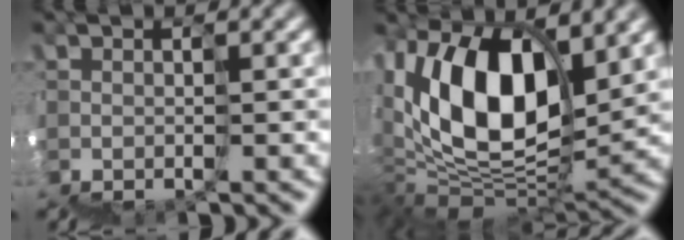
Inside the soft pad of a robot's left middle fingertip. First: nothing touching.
{"total": 9.1, "force": [5.9, 3.9, 5.7], "torque": [-0.098, 0.042, 0.086]}